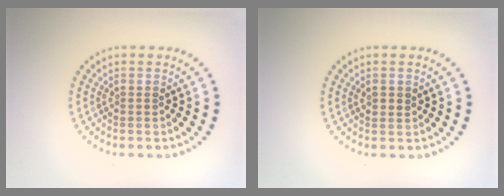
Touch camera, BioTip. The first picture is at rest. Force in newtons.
{"total": 1.0, "press": 0.9, "slide": 0.4}